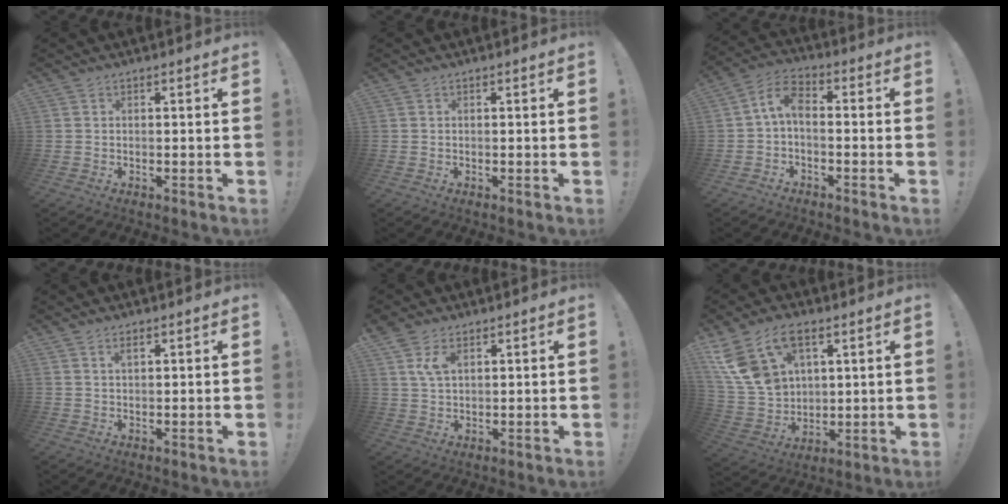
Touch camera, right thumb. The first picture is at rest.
{"total": 0.0}
{"total": 6.7, "force": [-0.5, 3.6, 5.7], "torque": [-0.112, 0.010, -0.006]}
{"total": 1.7, "force": [1.0, 0.6, 1.2], "torque": [-0.011, -0.004, 0.015]}
{"total": 6.7, "force": [3.5, 3.7, 4.3], "torque": [-0.073, -0.011, 0.067]}
{"total": 16.7, "force": [8.3, 10.6, 9.8], "torque": [-0.198, -0.042, 0.155]}